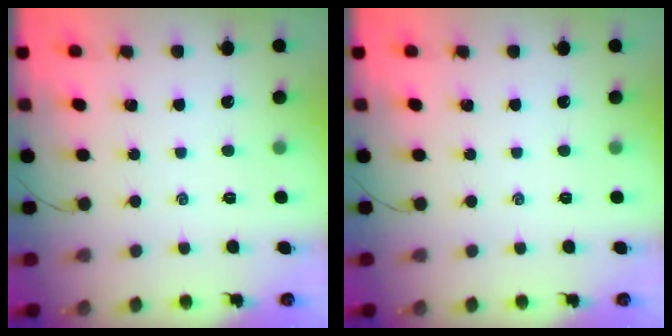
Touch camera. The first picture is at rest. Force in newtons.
{"total": 0.0}